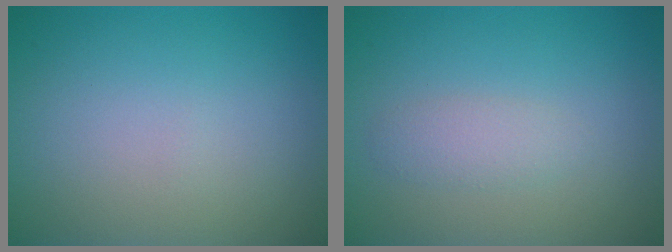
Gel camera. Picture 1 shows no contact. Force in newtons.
{"total": 1.5, "press": 1.5, "slide": 0.1}